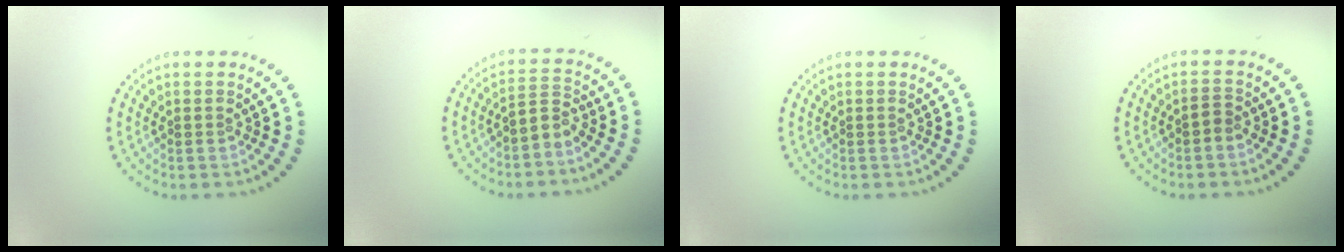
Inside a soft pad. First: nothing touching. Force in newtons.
{"total": 2.1, "press": 1.4, "slide": 1.6}
{"total": 0.0}
{"total": 0.9, "press": 0.7, "slide": 0.5}